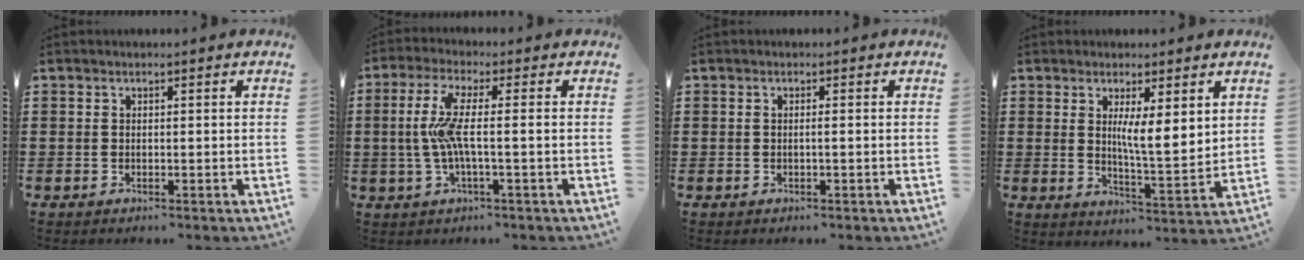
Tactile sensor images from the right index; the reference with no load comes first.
{"total": 6.5, "force": [-0.7, 0.5, 6.4], "torque": [-0.143, -0.015, -0.025]}
{"total": 0.7, "force": [-0.2, -0.1, 0.6], "torque": [-0.012, -0.004, -0.003]}
{"total": 5.7, "force": [2.4, 1.0, 5.1], "torque": [-0.089, -0.015, 0.037]}